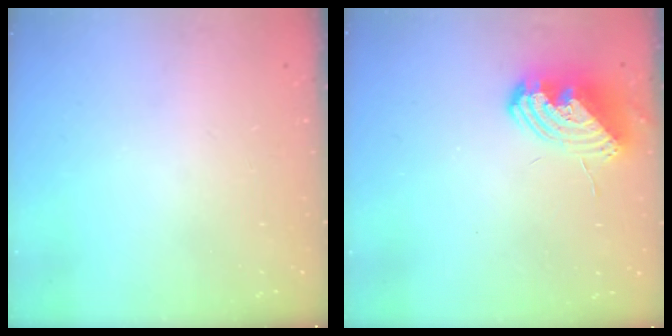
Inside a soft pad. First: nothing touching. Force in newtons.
{"total": 11.6, "press": 11.4, "slide": 1.8}